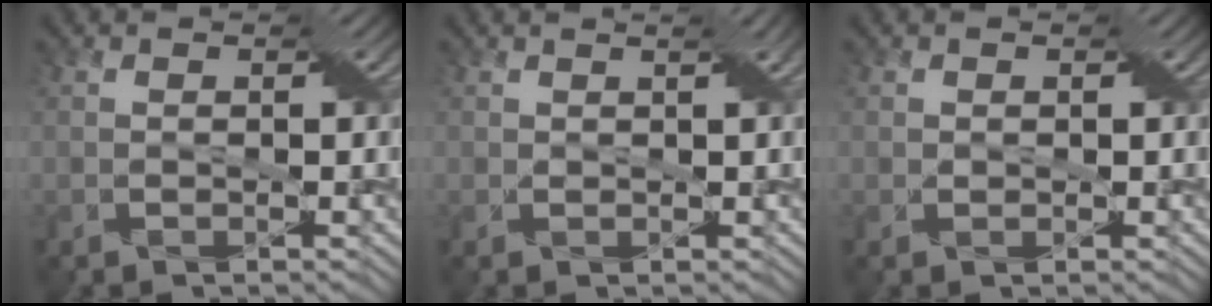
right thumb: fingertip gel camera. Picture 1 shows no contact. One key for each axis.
{"total": 1.1, "fx": 0.9, "fy": -0.5, "fz": 0.4, "tx": -0.007, "ty": 0.007, "tz": 0.018}
{"total": 0.7, "fx": 0.5, "fy": 0.5, "fz": 0.1, "tx": 0.003, "ty": 0.004, "tz": 0.008}